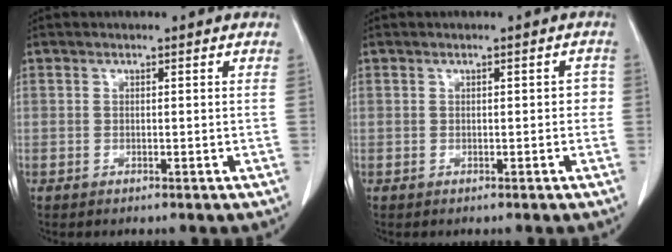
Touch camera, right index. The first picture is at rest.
{"total": 1.4, "force": [0.0, 0.7, 1.2], "torque": [-0.002, 0.006, -0.002]}